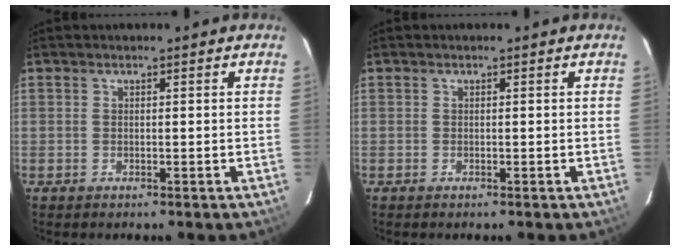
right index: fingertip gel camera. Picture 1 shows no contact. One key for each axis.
{"total": 0.0}